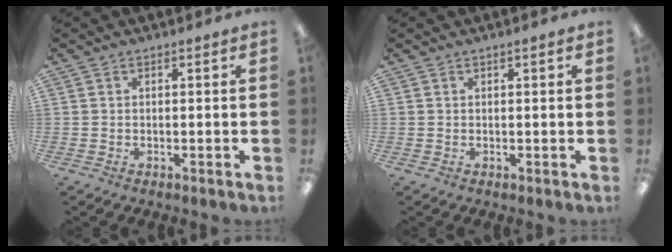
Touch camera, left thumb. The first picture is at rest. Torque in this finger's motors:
{"motor_torque": [-0.41, -0.16, -0.27, -0.21, 0.04]}